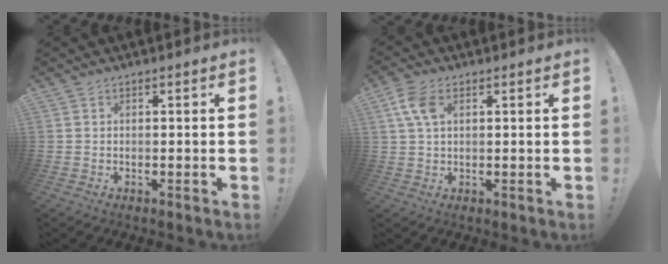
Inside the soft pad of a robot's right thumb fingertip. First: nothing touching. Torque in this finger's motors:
{"motor_torque": [0.85, 1.68, 0.77, -0.35, 0.17]}